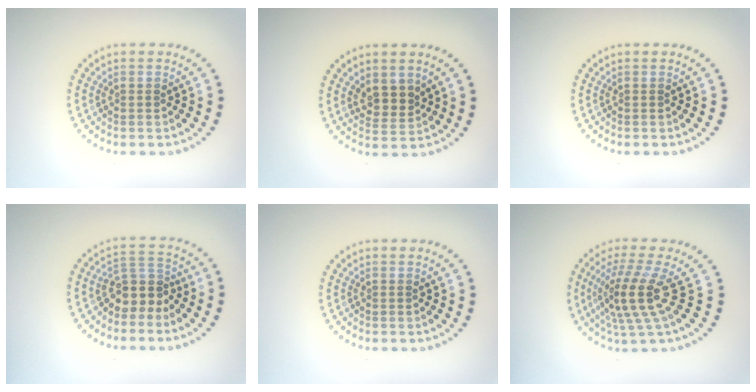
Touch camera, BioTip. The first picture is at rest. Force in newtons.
{"total": 2.4, "press": 2.2, "slide": 1.0}
{"total": 0.0}
{"total": 3.3, "press": 2.6, "slide": 2.1}
{"total": 0.0}
{"total": 4.5, "press": 3.3, "slide": 3.0}